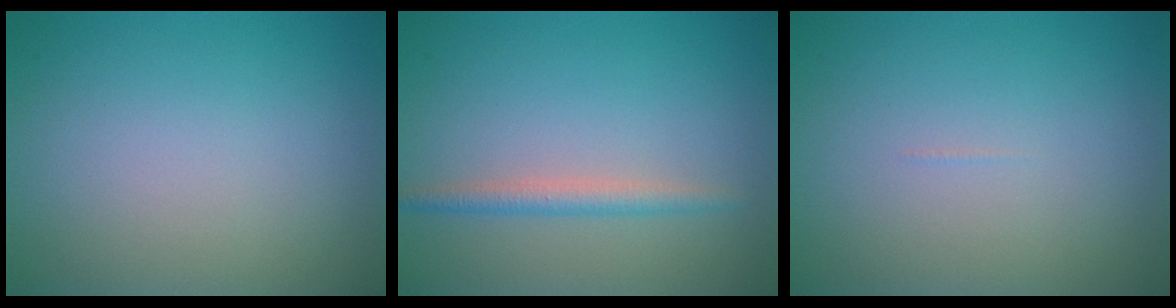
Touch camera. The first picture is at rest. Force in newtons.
{"total": 1.8, "press": 1.8, "slide": 0.1}
{"total": 0.0}